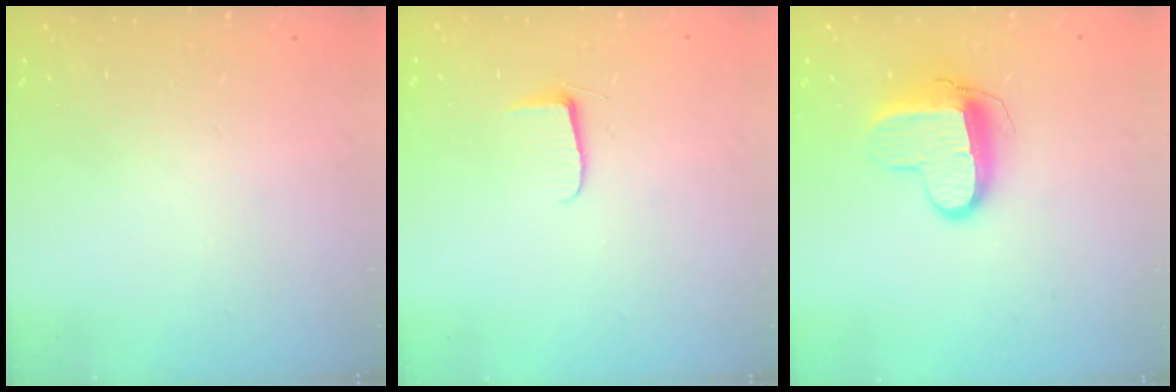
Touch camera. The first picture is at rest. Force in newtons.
{"total": 5.1, "press": 5.1, "slide": 0.5}
{"total": 11.1, "press": 11.1, "slide": 0.8}